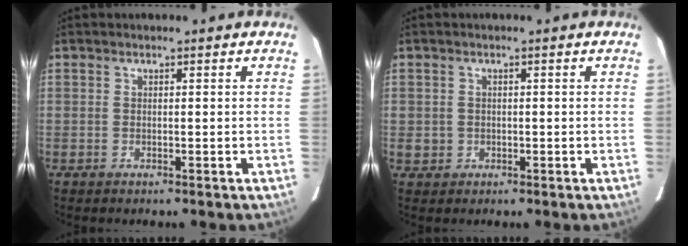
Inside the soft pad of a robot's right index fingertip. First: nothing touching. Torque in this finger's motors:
{"motor_torque": [0.09, -0.04, -0.02, 0.00]}